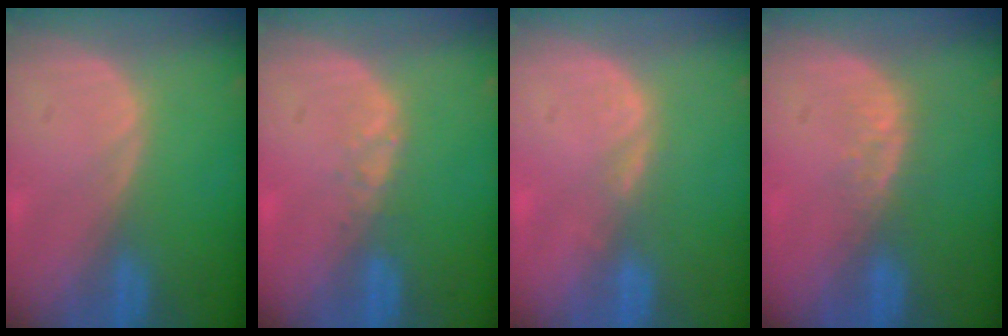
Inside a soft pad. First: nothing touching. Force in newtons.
{"total": 1.4, "press": 1.4, "slide": 0.2}
{"total": 1.9, "press": 1.5, "slide": 1.1}
{"total": 3.2, "press": 2.6, "slide": 1.8}